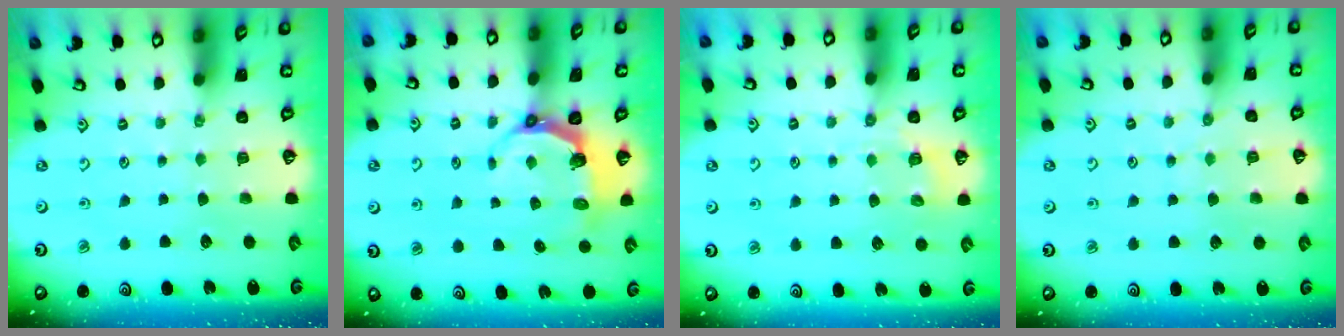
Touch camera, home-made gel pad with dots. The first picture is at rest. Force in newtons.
{"total": 6.0, "press": 4.6, "slide": 3.9}
{"total": 4.8, "press": 4.5, "slide": 1.6}
{"total": 5.8, "press": 5.8, "slide": 0.8}